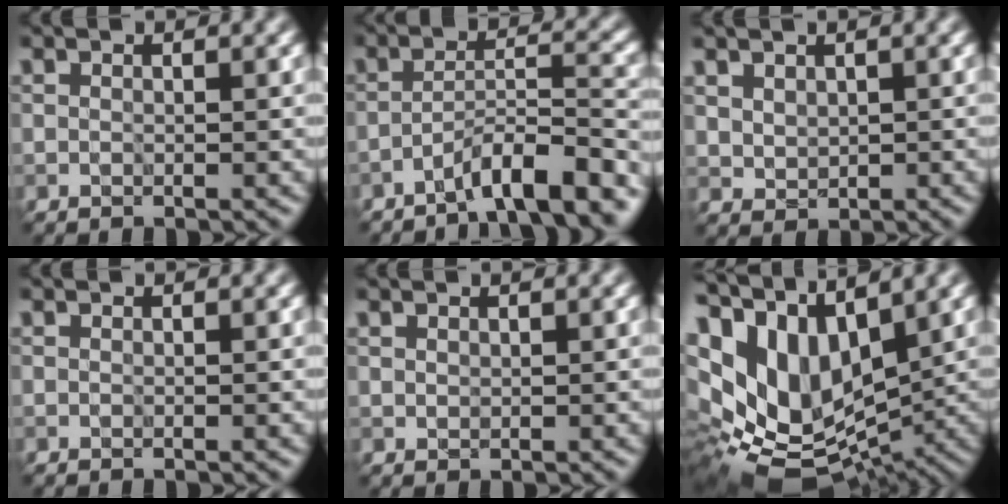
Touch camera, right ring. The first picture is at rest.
{"total": 6.2, "force": [-4.7, 0.9, 4.0], "torque": [-0.057, 0.012, -0.082]}
{"total": 1.8, "force": [1.0, 1.3, 0.7], "torque": [-0.014, -0.003, 0.025]}
{"total": 0.0}
{"total": 0.7, "force": [0.7, 0.2, -0.1], "torque": [0.000, -0.001, 0.015]}
{"total": 13.5, "force": [1.7, 8.2, 10.5], "torque": [-0.209, -0.007, 0.053]}